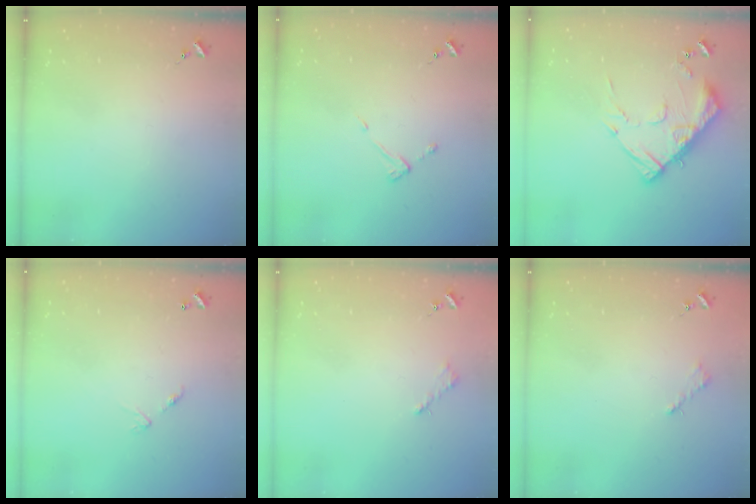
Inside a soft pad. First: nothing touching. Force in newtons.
{"total": 3.8, "press": 3.8, "slide": 0.4}
{"total": 14.2, "press": 14.2, "slide": 1.2}
{"total": 5.8, "press": 5.8, "slide": 0.4}
{"total": 2.6, "press": 2.5, "slide": 0.3}
{"total": 2.6, "press": 2.5, "slide": 0.3}